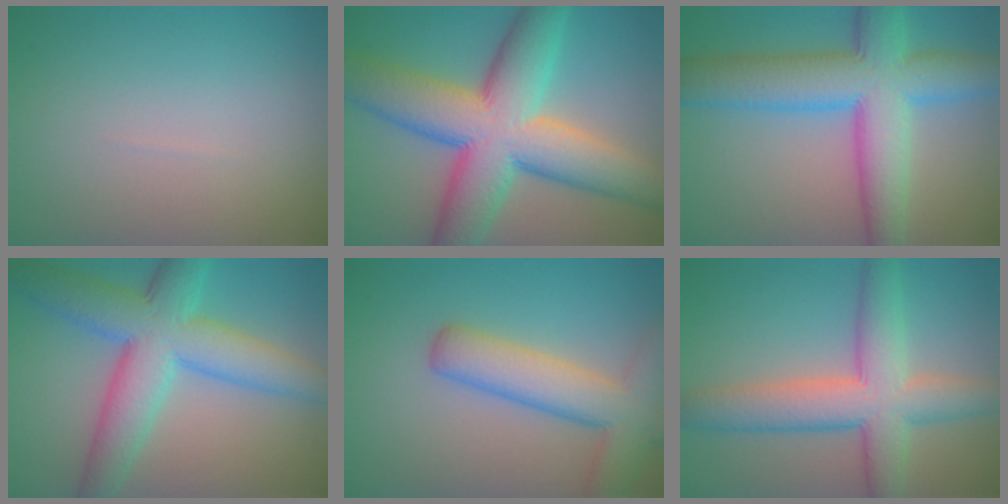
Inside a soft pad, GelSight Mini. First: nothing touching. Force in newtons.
{"total": 13.1, "press": 13.1, "slide": 0.4}
{"total": 10.4, "press": 10.4, "slide": 0.3}
{"total": 9.1, "press": 9.1, "slide": 0.3}
{"total": 6.9, "press": 6.9, "slide": 0.5}
{"total": 7.6, "press": 7.6, "slide": 0.4}